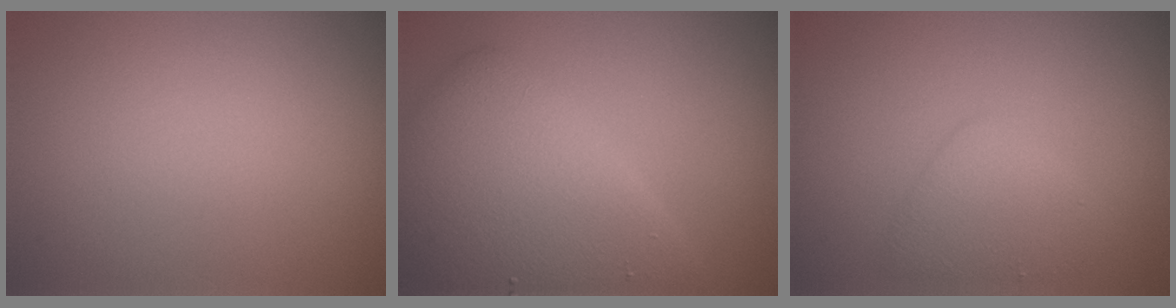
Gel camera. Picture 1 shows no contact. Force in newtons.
{"total": 7.4, "press": 7.4, "slide": 0.3}
{"total": 2.5, "press": 2.5, "slide": 0.1}